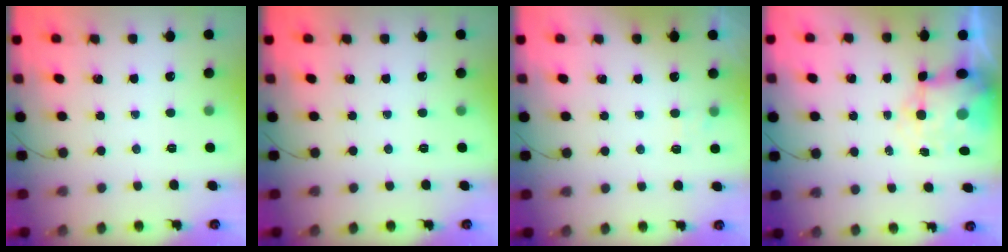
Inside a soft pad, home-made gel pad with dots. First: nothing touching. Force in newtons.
{"total": 0.0}
{"total": 2.8, "press": 2.5, "slide": 1.4}
{"total": 8.3, "press": 8.0, "slide": 2.1}